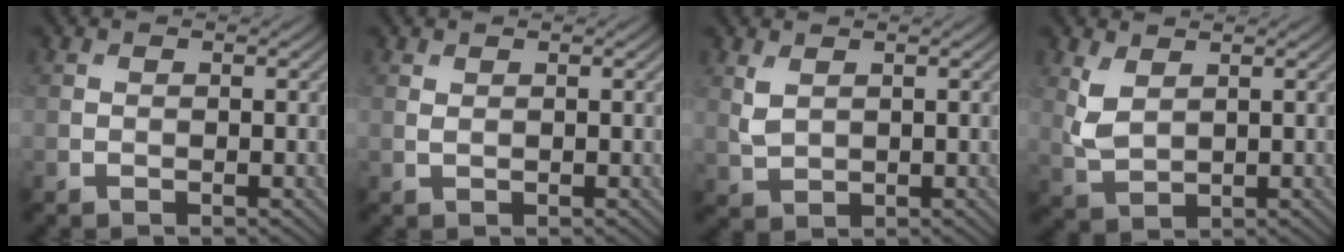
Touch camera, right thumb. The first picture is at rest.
{"total": 0.6, "force": [0.4, 0.2, 0.4], "torque": [-0.012, 0.000, 0.008]}
{"total": 2.3, "force": [1.1, 1.4, 1.4], "torque": [-0.042, -0.004, 0.029]}
{"total": 3.7, "force": [1.7, 2.0, 2.6], "torque": [-0.073, -0.003, 0.039]}